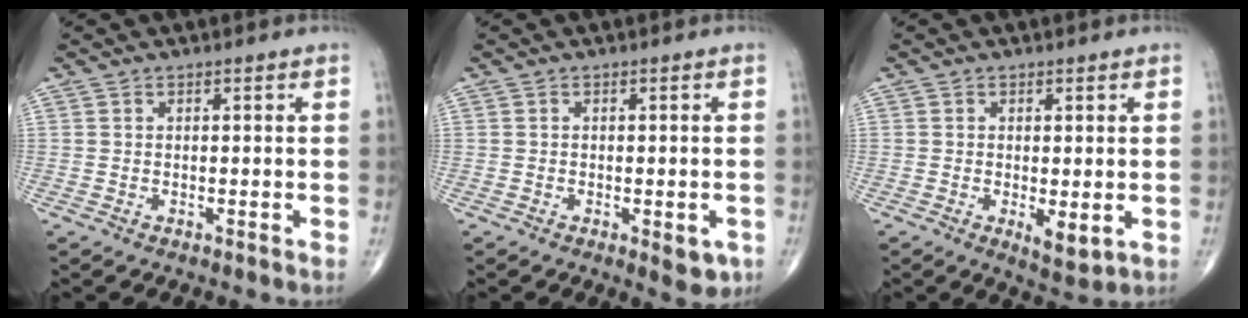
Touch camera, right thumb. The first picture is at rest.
{"total": 4.0, "force": [-1.5, 1.7, 3.3], "torque": [-0.027, -0.005, -0.013]}
{"total": 4.3, "force": [-0.8, 1.7, 3.9], "torque": [-0.059, -0.015, -0.007]}